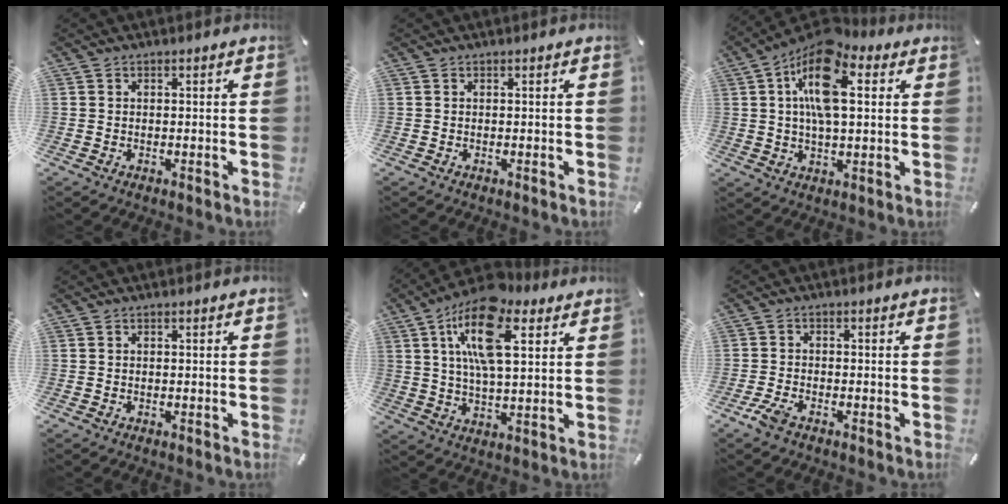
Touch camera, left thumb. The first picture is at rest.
{"total": 0.0}
{"total": 15.3, "force": [4.7, 7.6, 12.4], "torque": [-0.238, -0.006, 0.078]}
{"total": 0.0}
{"total": 17.1, "force": [7.8, 7.9, 13.0], "torque": [-0.247, -0.012, 0.130]}
{"total": 3.4, "force": [-2.3, 1.1, 2.2], "torque": [-0.055, 0.002, -0.046]}